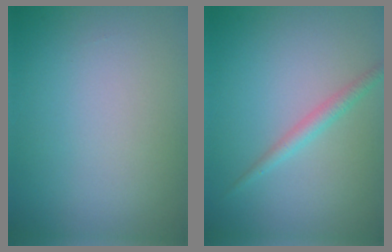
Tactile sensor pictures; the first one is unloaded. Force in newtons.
{"total": 1.6, "press": 1.6, "slide": 0.1}